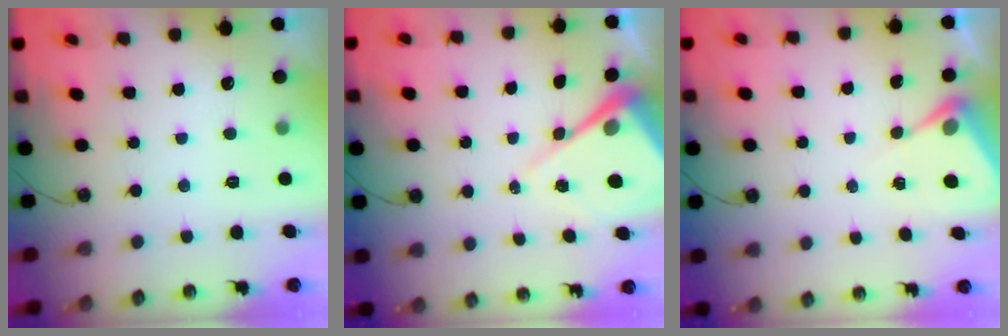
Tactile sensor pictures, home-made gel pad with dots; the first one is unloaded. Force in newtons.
{"total": 9.5, "press": 9.5, "slide": 1.0}
{"total": 5.6, "press": 5.6, "slide": 0.4}